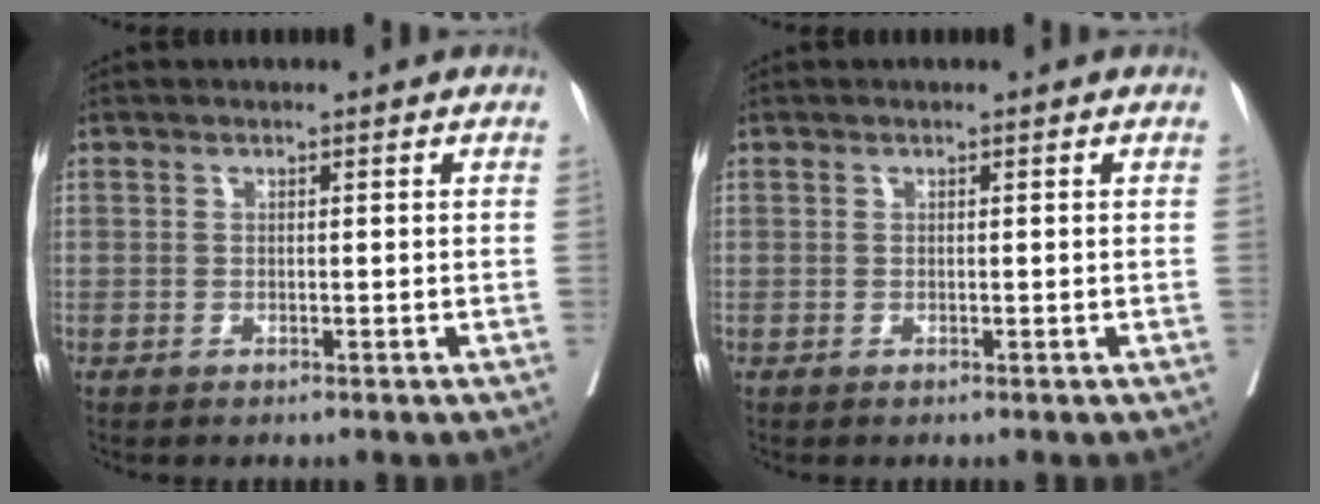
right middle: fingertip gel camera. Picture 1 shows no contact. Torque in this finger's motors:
{"motor_torque": [-0.18, -0.03, -0.01, 0.00]}